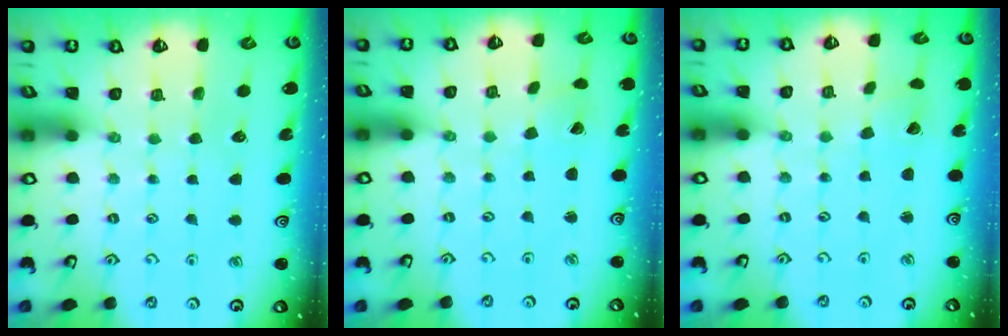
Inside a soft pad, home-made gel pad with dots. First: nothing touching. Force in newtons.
{"total": 0.6, "press": 0.6, "slide": 0.0}
{"total": 1.7, "press": 1.7, "slide": 0.2}